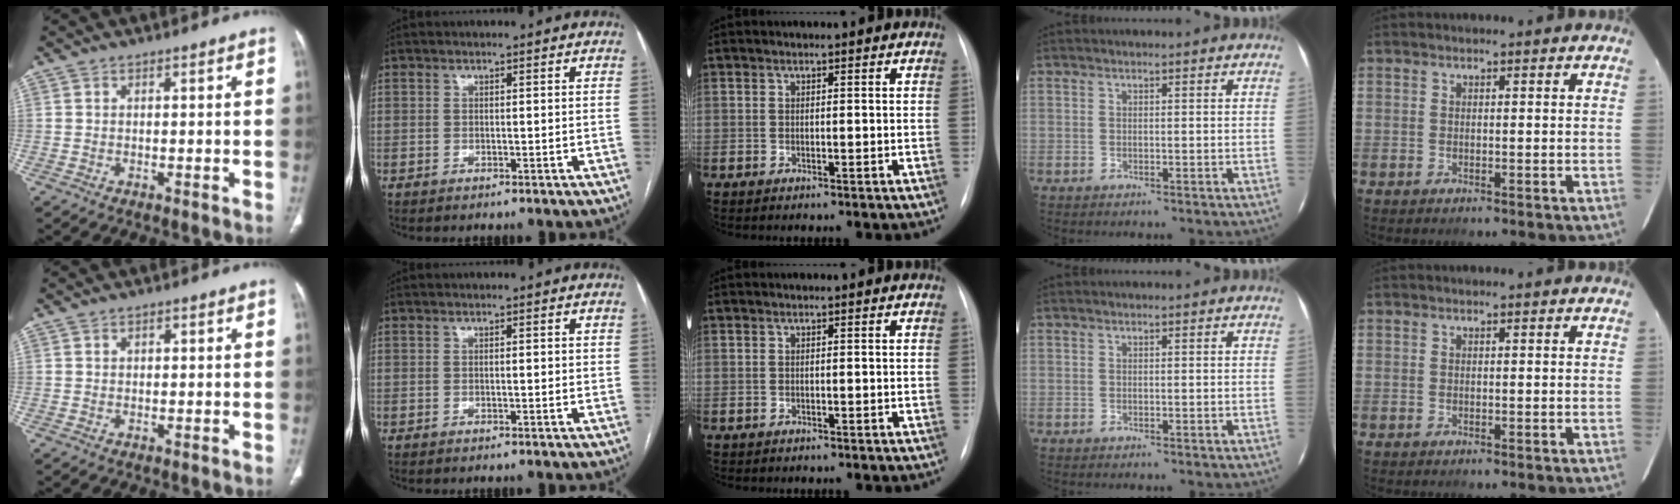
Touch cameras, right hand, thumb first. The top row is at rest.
{"thumb": {"total": 1.0, "force": [0.4, 0.7, 0.6], "torque": [-0.004, 0.000, 0.005]}, "index": {"total": 0.9, "force": [0.1, 0.2, 0.8], "torque": [-0.014, 0.001, 0.002]}}